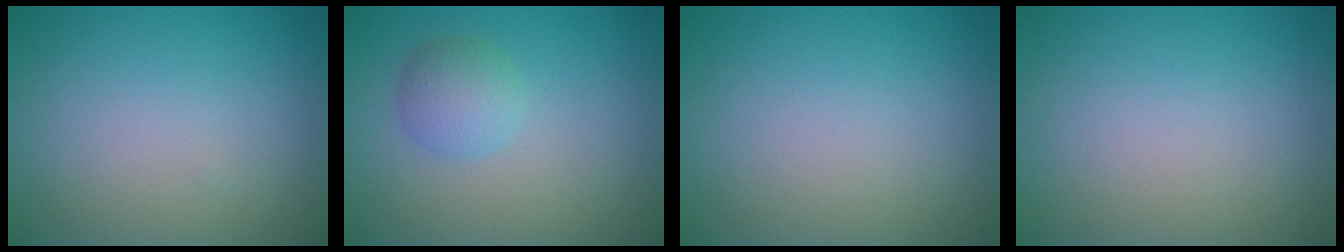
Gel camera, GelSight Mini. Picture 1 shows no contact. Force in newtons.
{"total": 2.5, "press": 2.5, "slide": 0.1}
{"total": 0.0}
{"total": 0.0}